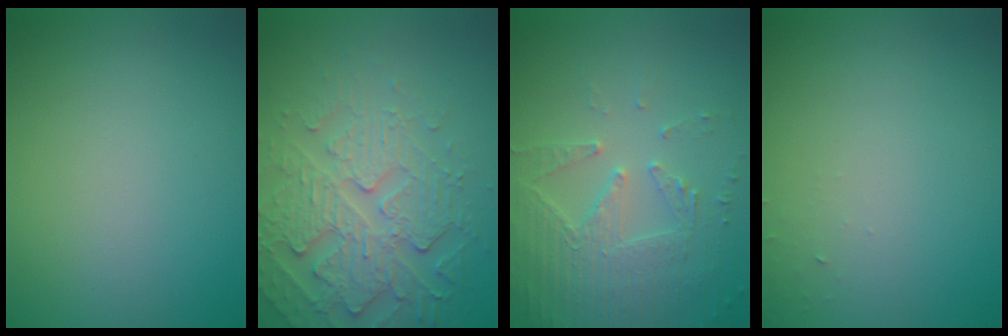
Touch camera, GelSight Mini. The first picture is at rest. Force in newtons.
{"total": 5.6, "press": 4.6, "slide": 3.2}
{"total": 4.1, "press": 3.6, "slide": 2.1}
{"total": 0.6, "press": 0.6, "slide": 0.1}